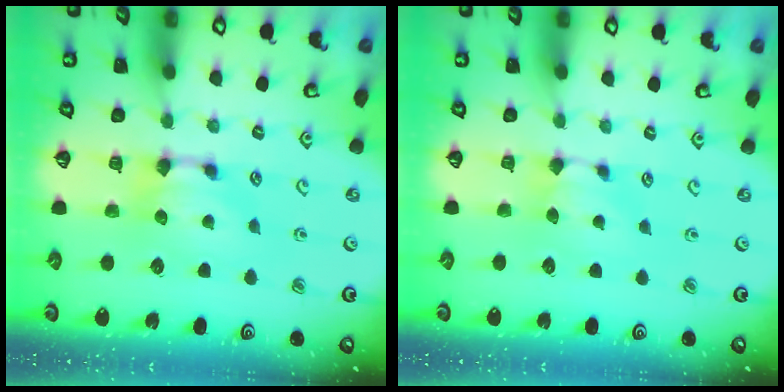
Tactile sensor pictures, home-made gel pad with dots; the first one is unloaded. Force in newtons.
{"total": 1.1, "press": 0.7, "slide": 0.8}